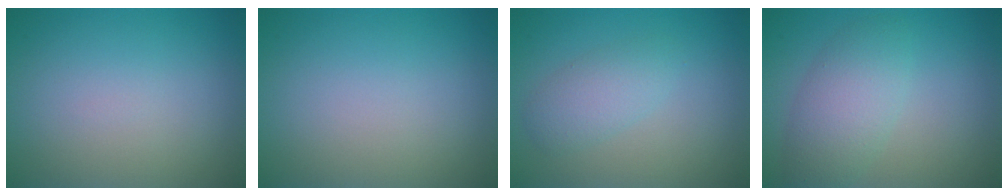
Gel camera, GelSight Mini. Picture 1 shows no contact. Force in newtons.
{"total": 0.0}
{"total": 2.5, "press": 2.5, "slide": 0.1}
{"total": 4.1, "press": 4.1, "slide": 0.1}